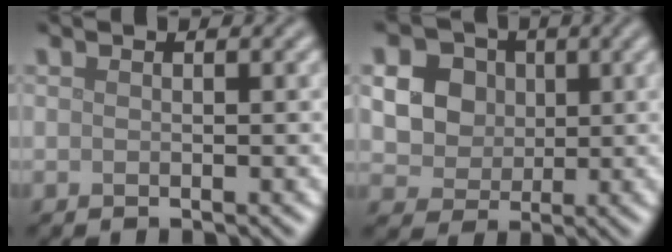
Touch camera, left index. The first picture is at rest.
{"total": 8.9, "force": [2.7, 7.5, 4.0], "torque": [-0.091, 0.028, 0.043]}